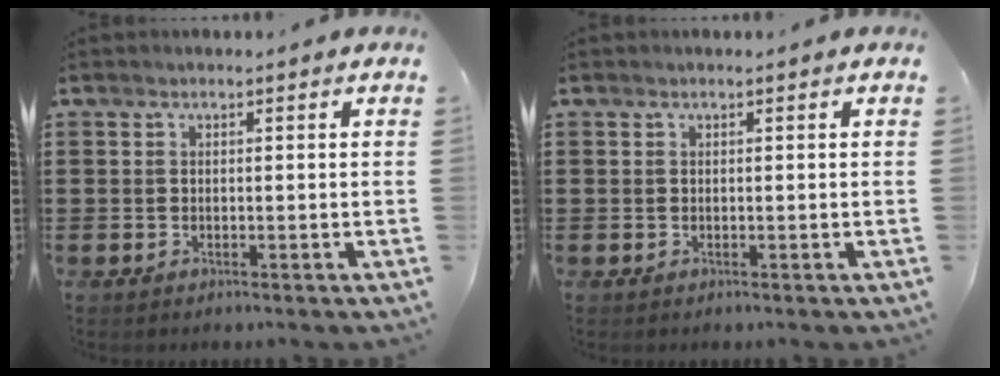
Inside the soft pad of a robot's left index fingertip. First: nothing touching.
{"total": 0.0}